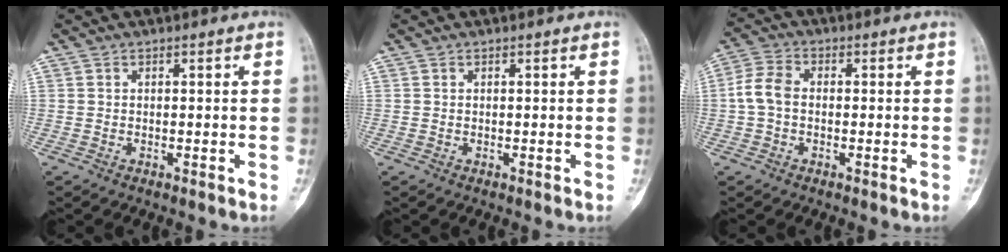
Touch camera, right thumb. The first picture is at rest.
{"total": 0.0}
{"total": 5.3, "force": [-0.4, 3.6, 3.9], "torque": [-0.079, 0.014, -0.018]}